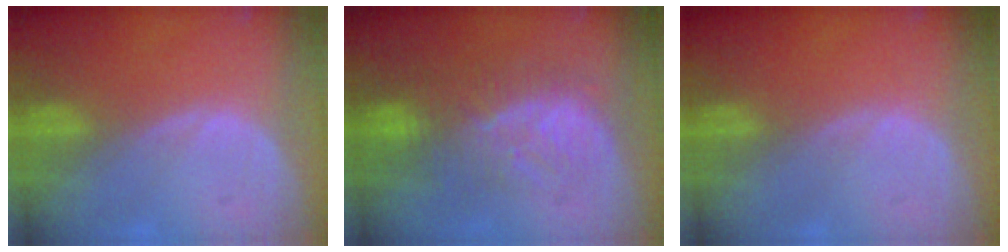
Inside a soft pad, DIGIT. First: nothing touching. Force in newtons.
{"total": 8.4, "press": 8.2, "slide": 2.0}
{"total": 0.0}